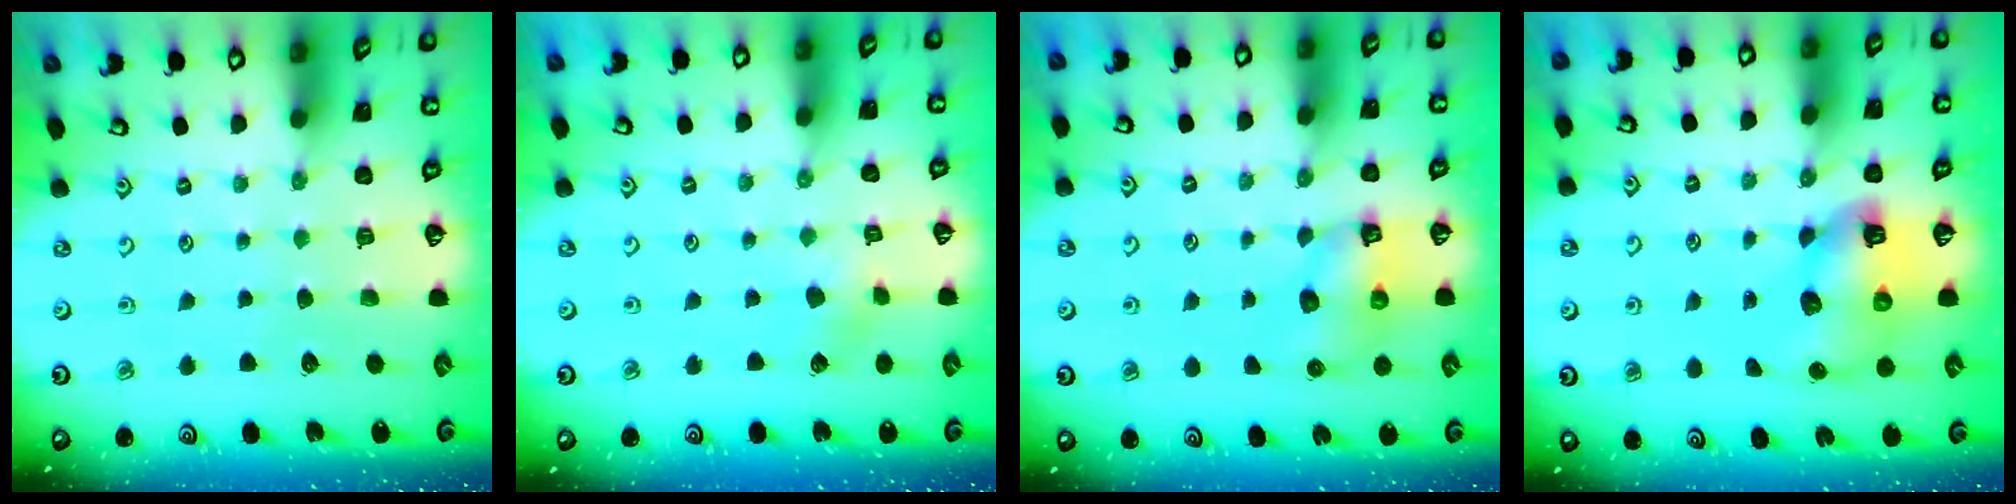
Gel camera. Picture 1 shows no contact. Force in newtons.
{"total": 2.9, "press": 2.9, "slide": 0.4}
{"total": 8.3, "press": 8.3, "slide": 0.5}
{"total": 10.2, "press": 10.1, "slide": 1.4}